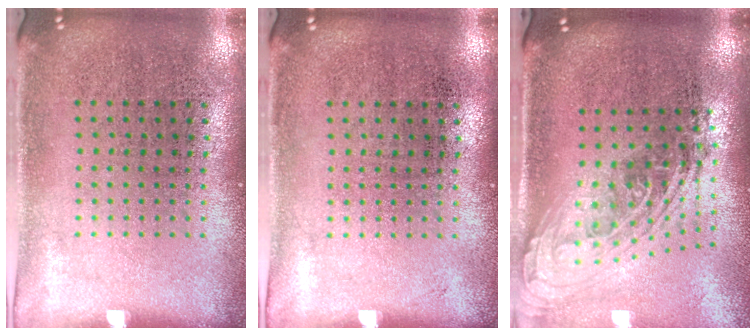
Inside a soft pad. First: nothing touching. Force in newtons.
{"total": 0.0}
{"total": 2.1, "press": 1.6, "slide": 1.4}